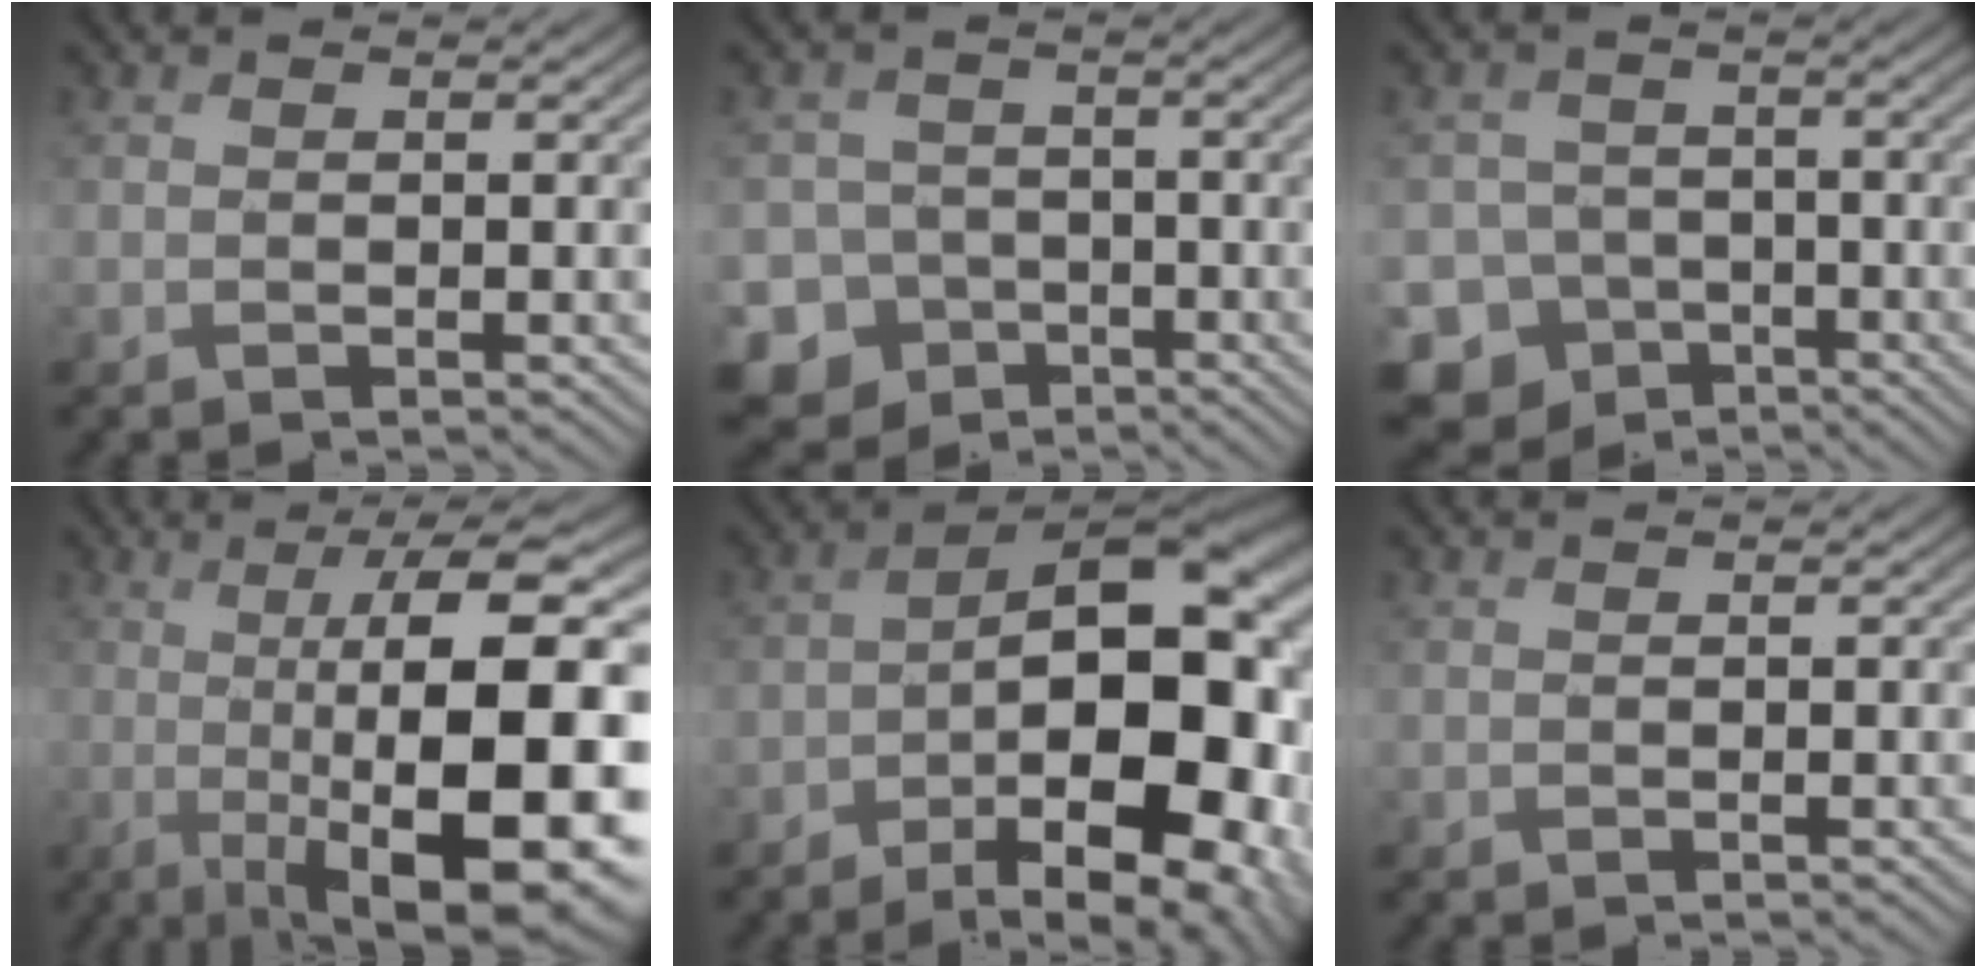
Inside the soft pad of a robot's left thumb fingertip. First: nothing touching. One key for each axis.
{"total": 10.2, "fx": -5.4, "fy": 8.5, "fz": 1.8, "tx": -0.059, "ty": -0.023, "tz": -0.109}
{"total": 11.4, "fx": -6.9, "fy": 8.8, "fz": 2.2, "tx": -0.062, "ty": -0.031, "tz": -0.122}
{"total": 17.8, "fx": -2.2, "fy": 5.4, "fz": 16.8, "tx": -0.227, "ty": -0.015, "tz": -0.021}
{"total": 19.5, "fx": -6.2, "fy": 9.7, "fz": 15.7, "tx": -0.197, "ty": -0.017, "tz": -0.083}
{"total": 0.0}